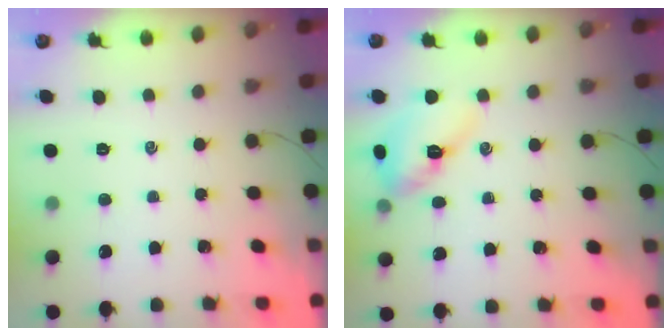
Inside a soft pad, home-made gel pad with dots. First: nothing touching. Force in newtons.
{"total": 11.2, "press": 11.1, "slide": 1.2}